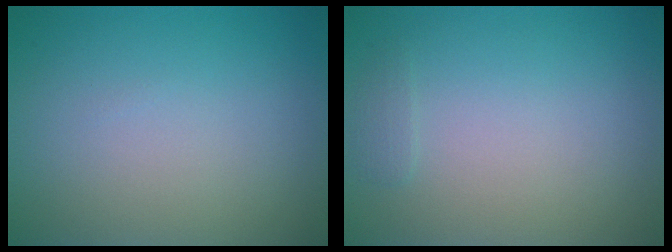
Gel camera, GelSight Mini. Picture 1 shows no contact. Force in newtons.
{"total": 0.7, "press": 0.7, "slide": 0.1}